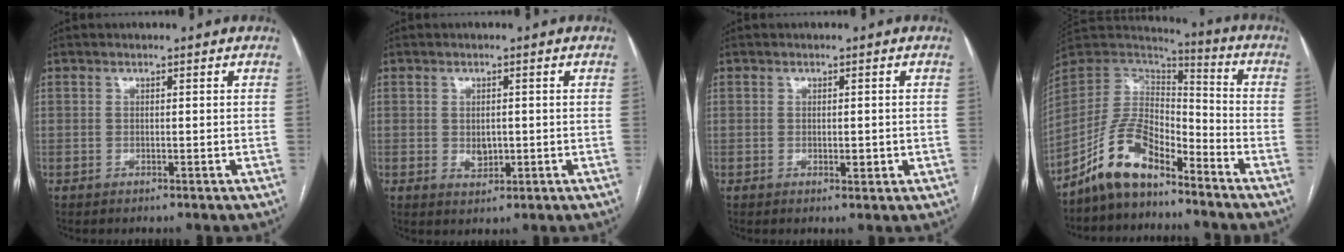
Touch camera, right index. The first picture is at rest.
{"total": 2.5, "force": [-0.1, 1.8, 1.8], "torque": [-0.029, -0.003, 0.006]}
{"total": 1.7, "force": [-0.2, 0.9, 1.4], "torque": [-0.018, -0.002, 0.001]}
{"total": 11.6, "force": [-8.5, 4.5, 6.5], "torque": [-0.137, 0.027, -0.162]}